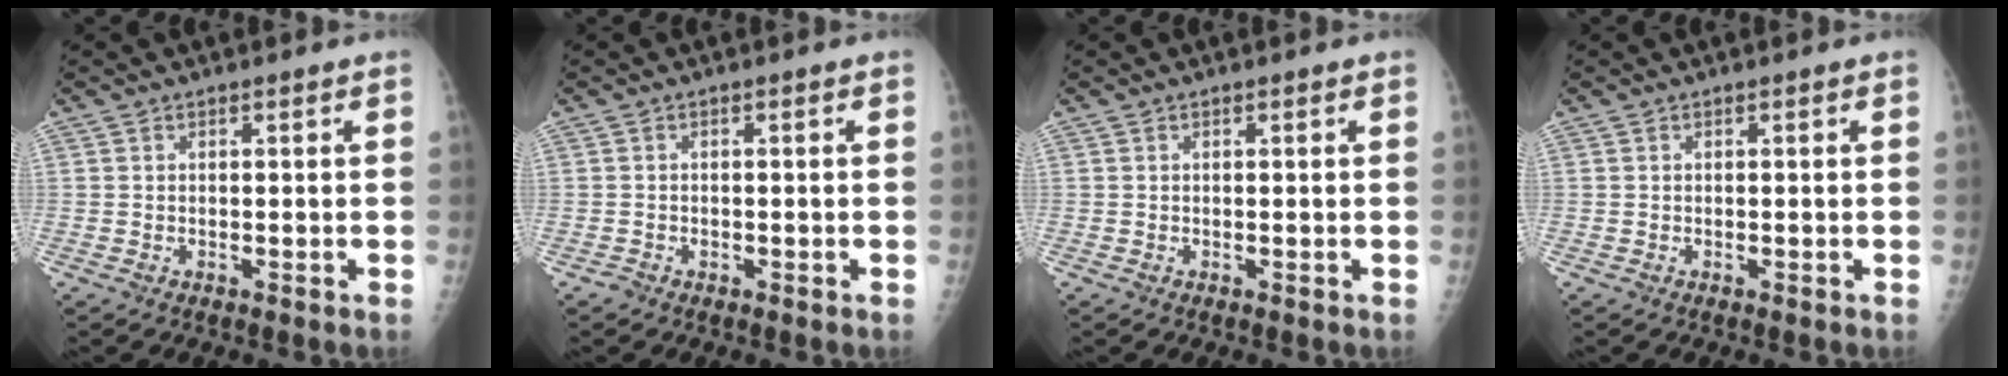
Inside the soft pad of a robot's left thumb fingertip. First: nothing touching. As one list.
[{"total": 0.9, "force": [-0.6, 0.7, 0.0], "torque": [0.006, 0.004, -0.014]}, {"total": 0.0}, {"total": 0.0}]